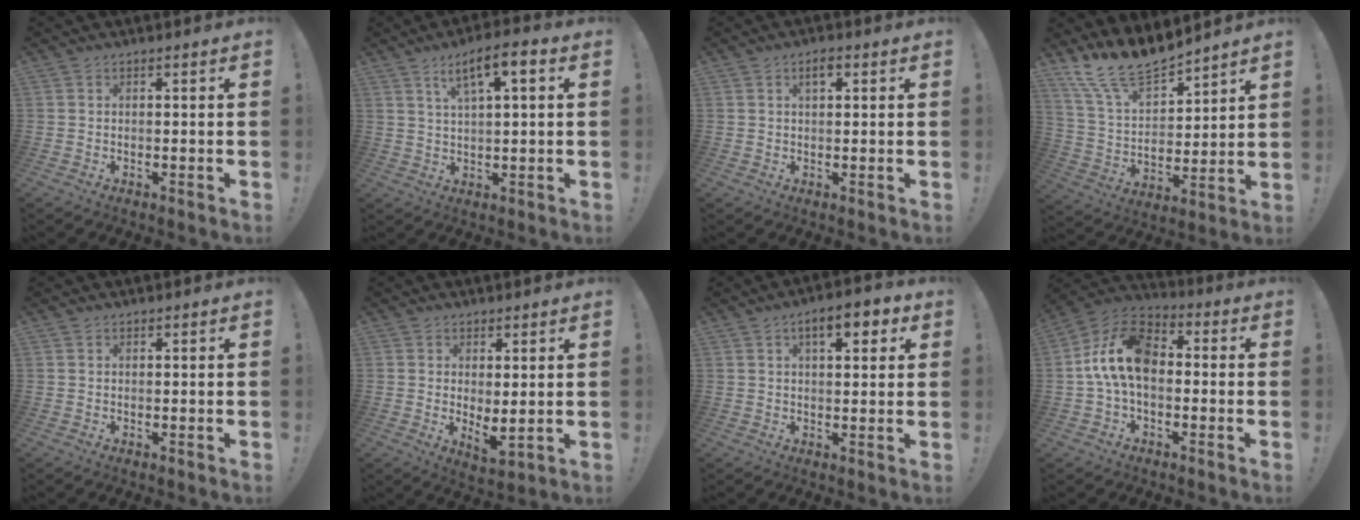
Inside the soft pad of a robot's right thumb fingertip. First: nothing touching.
{"total": 8.1, "force": [3.4, 1.9, 7.1], "torque": [-0.117, -0.006, 0.054]}
{"total": 3.0, "force": [1.3, 1.5, 2.3], "torque": [-0.036, 0.001, 0.018]}
{"total": 16.5, "force": [14.0, 5.9, 6.4], "torque": [-0.136, -0.108, 0.260]}
{"total": 0.6, "force": [0.5, 0.3, 0.1], "torque": [0.004, -0.002, 0.009]}
{"total": 4.4, "force": [1.9, 1.5, 3.7], "torque": [-0.040, -0.029, 0.037]}
{"total": 7.6, "force": [3.6, 2.9, 6.0], "torque": [-0.078, -0.008, 0.054]}
{"total": 15.2, "force": [0.5, 9.6, 11.8], "torque": [-0.218, 0.019, 0.012]}